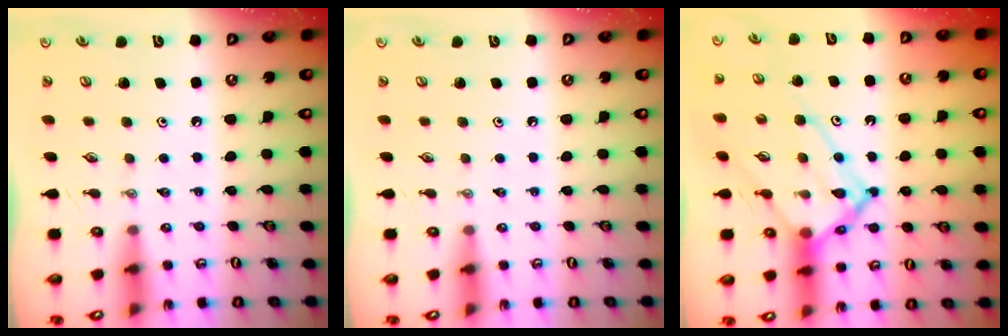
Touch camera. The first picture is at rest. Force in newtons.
{"total": 0.0}
{"total": 16.4, "press": 16.3, "slide": 1.5}